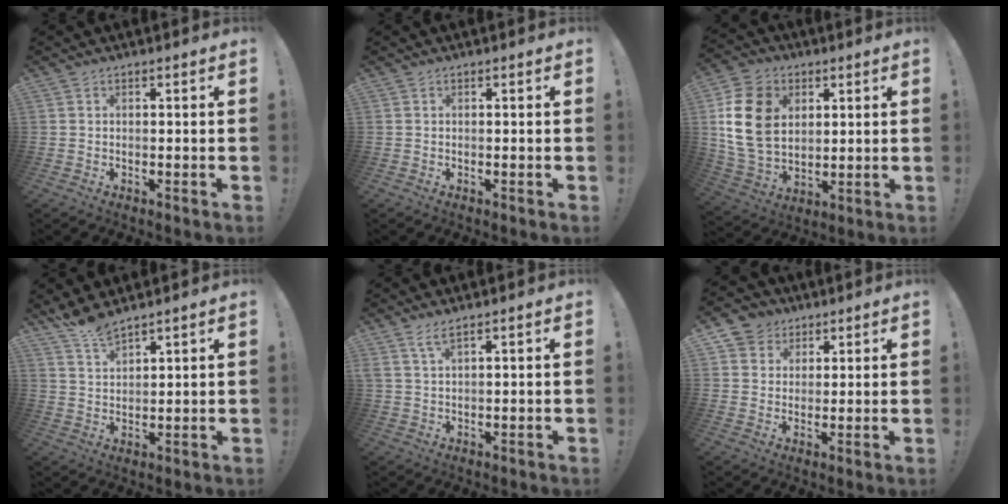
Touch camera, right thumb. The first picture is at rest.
{"total": 0.0}
{"total": 17.8, "force": [4.6, 13.8, 10.3], "torque": [-0.204, -0.015, 0.089]}
{"total": 6.2, "force": [5.7, 0.9, 2.2], "torque": [-0.051, -0.036, 0.105]}
{"total": 3.5, "force": [2.4, 0.4, 2.6], "torque": [-0.053, -0.004, 0.042]}
{"total": 6.2, "force": [2.9, 5.4, 0.7], "torque": [-0.016, -0.016, 0.060]}